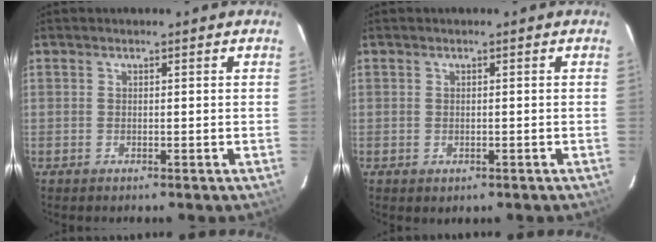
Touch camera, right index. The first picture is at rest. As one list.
[{"total": 1.3, "force": [-0.5, 0.9, 0.8], "torque": [-0.011, -0.001, -0.006]}]